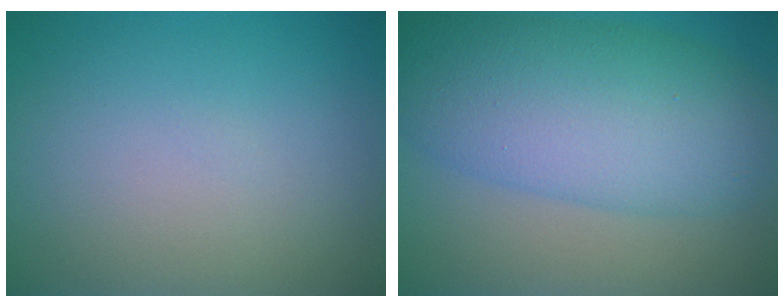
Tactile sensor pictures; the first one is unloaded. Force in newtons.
{"total": 10.0, "press": 10.0, "slide": 0.3}